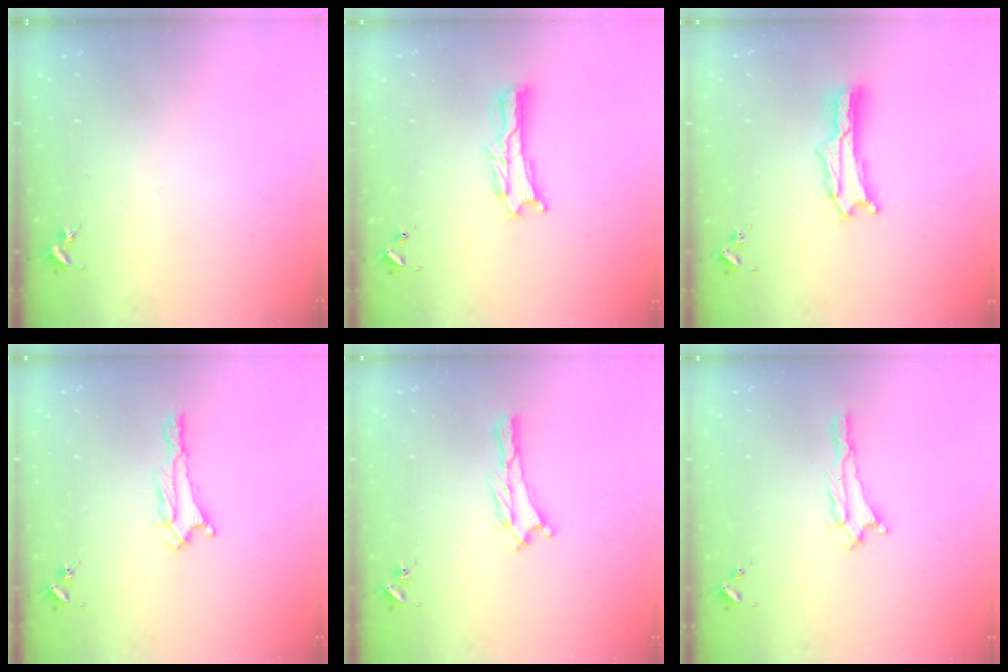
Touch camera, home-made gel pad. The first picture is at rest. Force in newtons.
{"total": 1.1, "press": 1.1, "slide": 0.2}
{"total": 1.6, "press": 1.5, "slide": 0.3}
{"total": 1.7, "press": 1.6, "slide": 0.2}
{"total": 1.6, "press": 1.6, "slide": 0.3}
{"total": 0.8, "press": 0.8, "slide": 0.1}